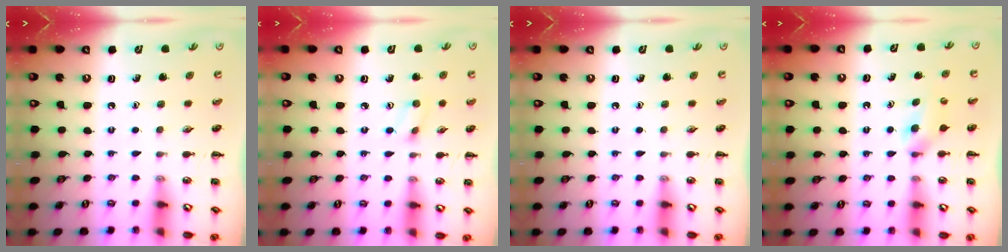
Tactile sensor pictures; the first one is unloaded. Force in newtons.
{"total": 3.4, "press": 3.2, "slide": 1.3}
{"total": 0.0}
{"total": 3.7, "press": 3.4, "slide": 1.5}